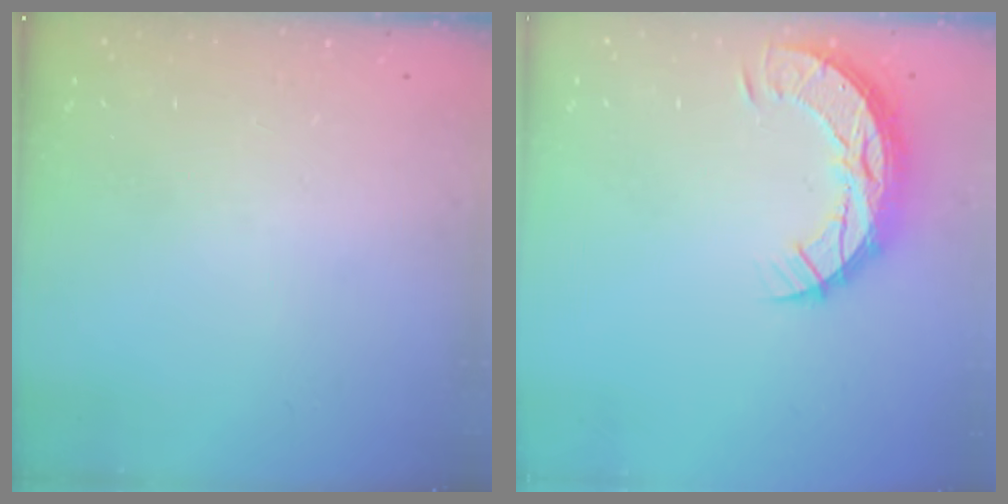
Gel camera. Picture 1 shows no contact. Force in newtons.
{"total": 10.3, "press": 10.2, "slide": 0.8}